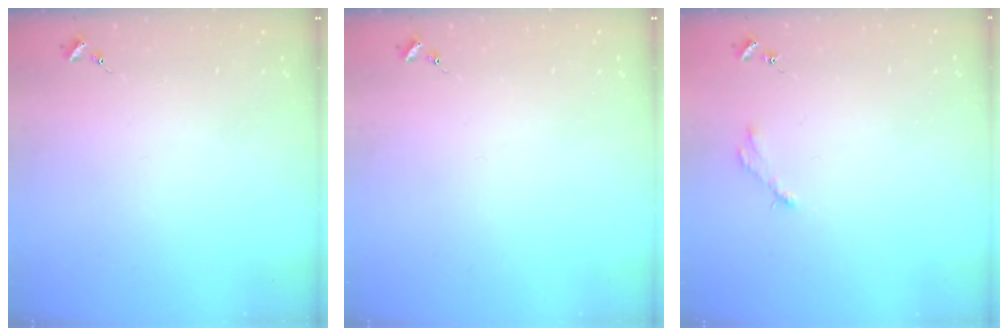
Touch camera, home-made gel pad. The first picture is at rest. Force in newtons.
{"total": 0.0}
{"total": 2.8, "press": 2.8, "slide": 0.4}